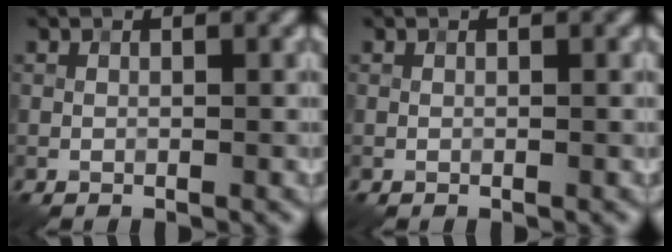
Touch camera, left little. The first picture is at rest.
{"total": 0.0}